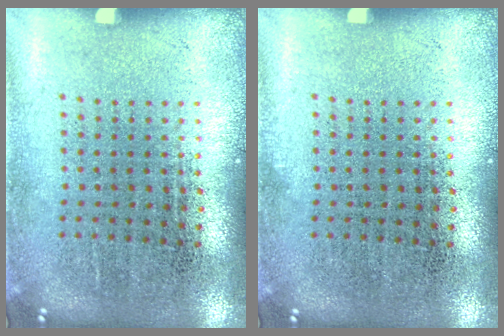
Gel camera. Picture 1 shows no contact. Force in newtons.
{"total": 0.0}